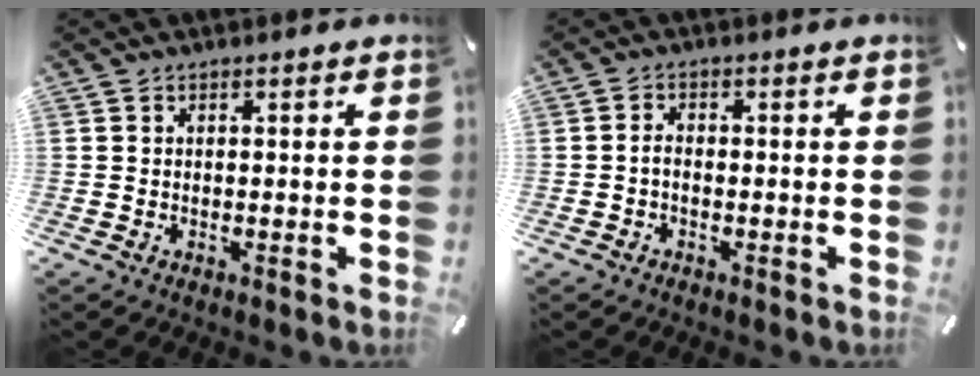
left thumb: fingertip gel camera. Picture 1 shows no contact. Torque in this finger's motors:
{"motor_torque": [-0.11, -0.20, 0.23, 0.34, -0.01]}